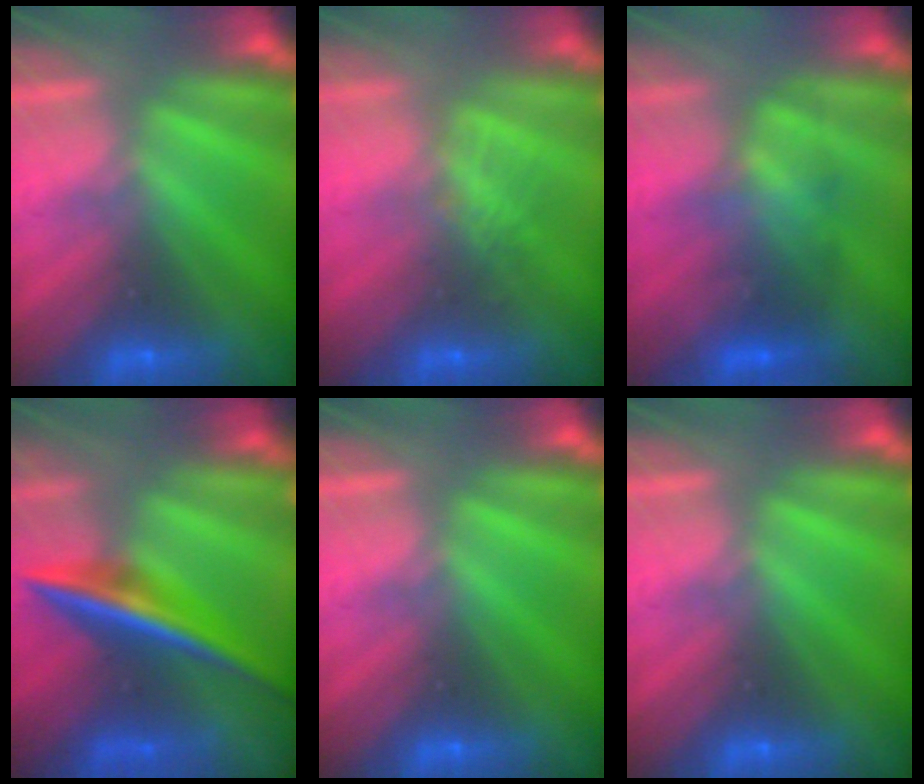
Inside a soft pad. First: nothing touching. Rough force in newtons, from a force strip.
{"total": 2.7}
{"total": 3.8}
{"total": 7.6}
{"total": 0.0}
{"total": 0.0}